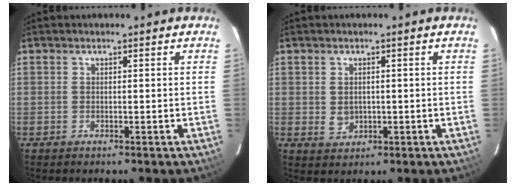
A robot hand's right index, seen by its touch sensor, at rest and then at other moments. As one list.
[{"total": 2.6, "force": [0.0, 2.3, 1.3], "torque": [-0.022, 0.002, 0.005]}]